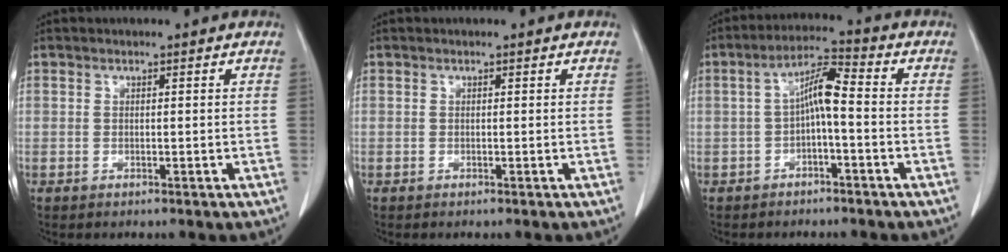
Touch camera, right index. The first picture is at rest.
{"total": 0.0}
{"total": 6.0, "force": [-0.6, 1.2, 5.9], "torque": [-0.113, 0.024, -0.015]}